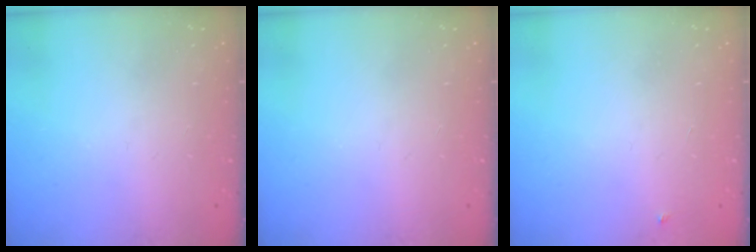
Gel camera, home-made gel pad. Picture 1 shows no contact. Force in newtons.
{"total": 0.0}
{"total": 2.7, "press": 2.7, "slide": 0.4}